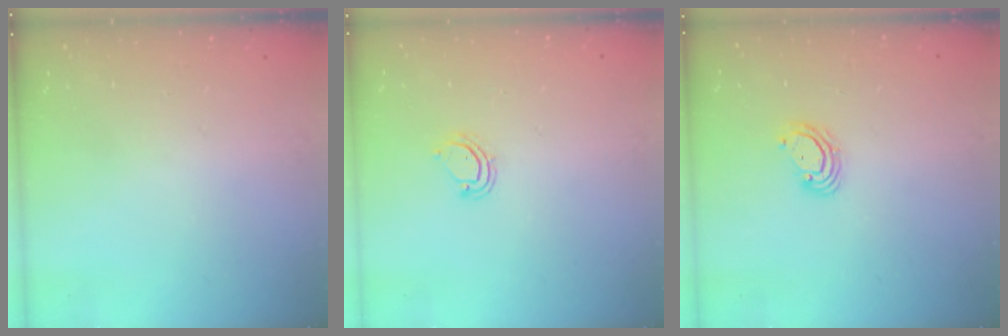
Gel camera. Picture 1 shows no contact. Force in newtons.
{"total": 4.4, "press": 4.4, "slide": 0.2}
{"total": 4.9, "press": 4.9, "slide": 0.4}